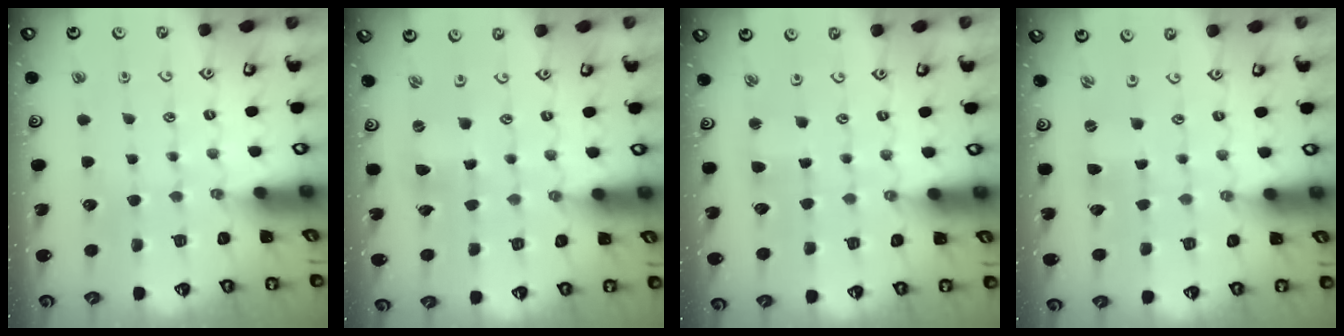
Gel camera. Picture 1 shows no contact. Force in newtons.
{"total": 2.0, "press": 2.0, "slide": 0.1}
{"total": 2.6, "press": 2.6, "slide": 0.4}
{"total": 1.2, "press": 1.2, "slide": 0.4}